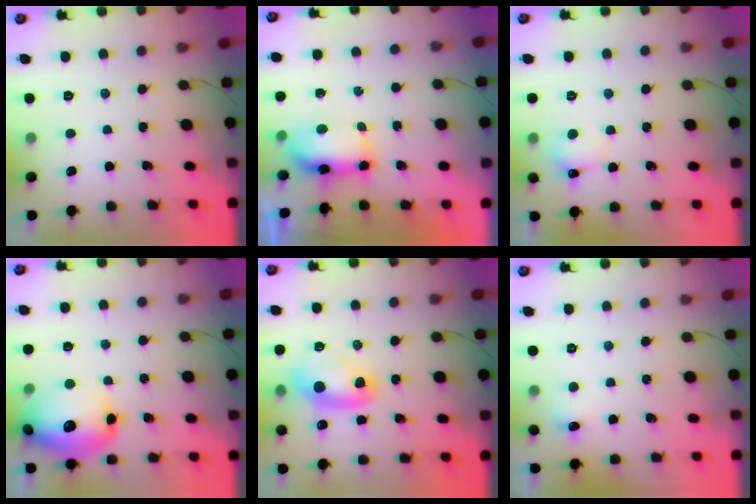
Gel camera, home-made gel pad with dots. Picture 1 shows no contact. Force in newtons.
{"total": 8.1, "press": 7.5, "slide": 3.2}
{"total": 4.9, "press": 4.6, "slide": 1.5}
{"total": 15.3, "press": 15.2, "slide": 2.1}
{"total": 8.8, "press": 8.8, "slide": 0.8}
{"total": 4.8, "press": 4.6, "slide": 1.4}